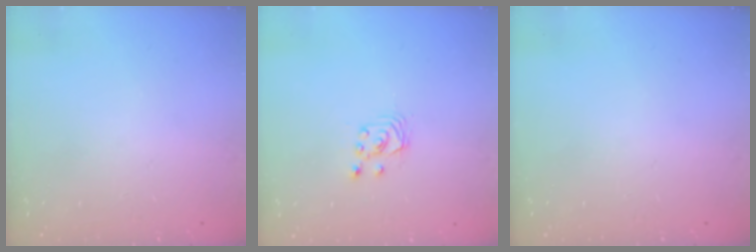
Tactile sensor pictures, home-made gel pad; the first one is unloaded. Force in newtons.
{"total": 2.5, "press": 2.5, "slide": 0.3}
{"total": 0.0}